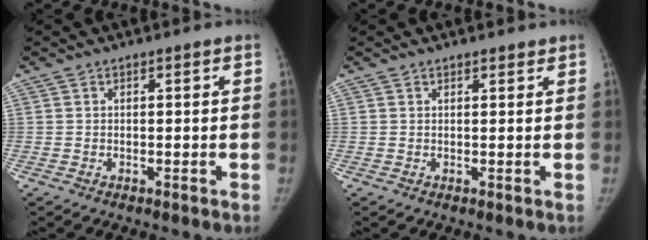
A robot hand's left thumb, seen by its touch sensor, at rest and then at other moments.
{"total": 1.0, "force": [0.9, 0.4, 0.1], "torque": [0.002, -0.006, 0.011]}